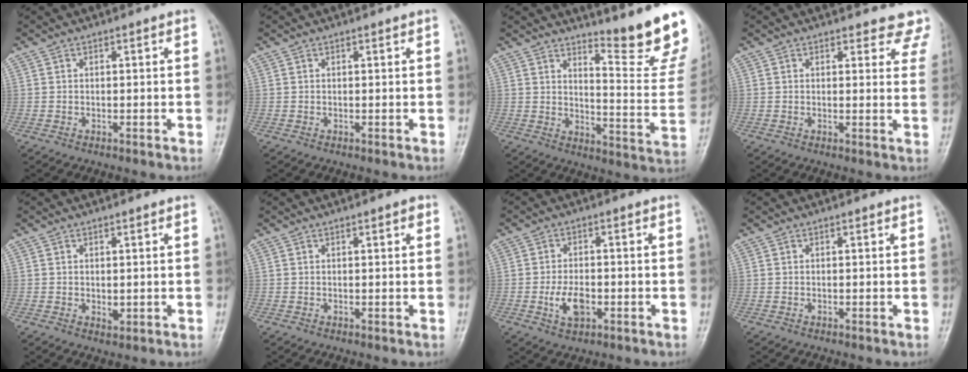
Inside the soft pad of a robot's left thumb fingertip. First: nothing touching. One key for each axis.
{"total": 0.0}
{"total": 14.8, "fx": 12.4, "fy": 0.7, "fz": 8.1, "tx": -0.091, "ty": -0.144, "tz": 0.165}
{"total": 6.6, "fx": 5.9, "fy": 2.7, "fz": 1.1, "tx": 0.036, "ty": -0.025, "tz": 0.040}
{"total": 2.0, "fx": 0.0, "fy": 1.2, "fz": 1.6, "tx": -0.019, "ty": -0.004, "tz": 0.003}
{"total": 1.5, "fx": 0.6, "fy": 0.4, "fz": 1.2, "tx": -0.015, "ty": 0.001, "tz": 0.007}
{"total": 5.6, "fx": -1.7, "fy": 3.2, "fz": 4.2, "tx": -0.075, "ty": 0.007, "tz": -0.028}
{"total": 0.0}